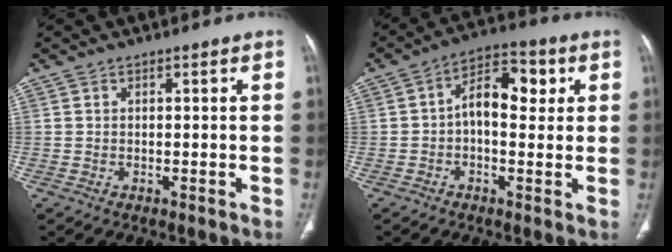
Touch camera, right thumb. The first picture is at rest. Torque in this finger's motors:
{"motor_torque": [0.03, 0.07, 0.45, -0.33, 0.17]}